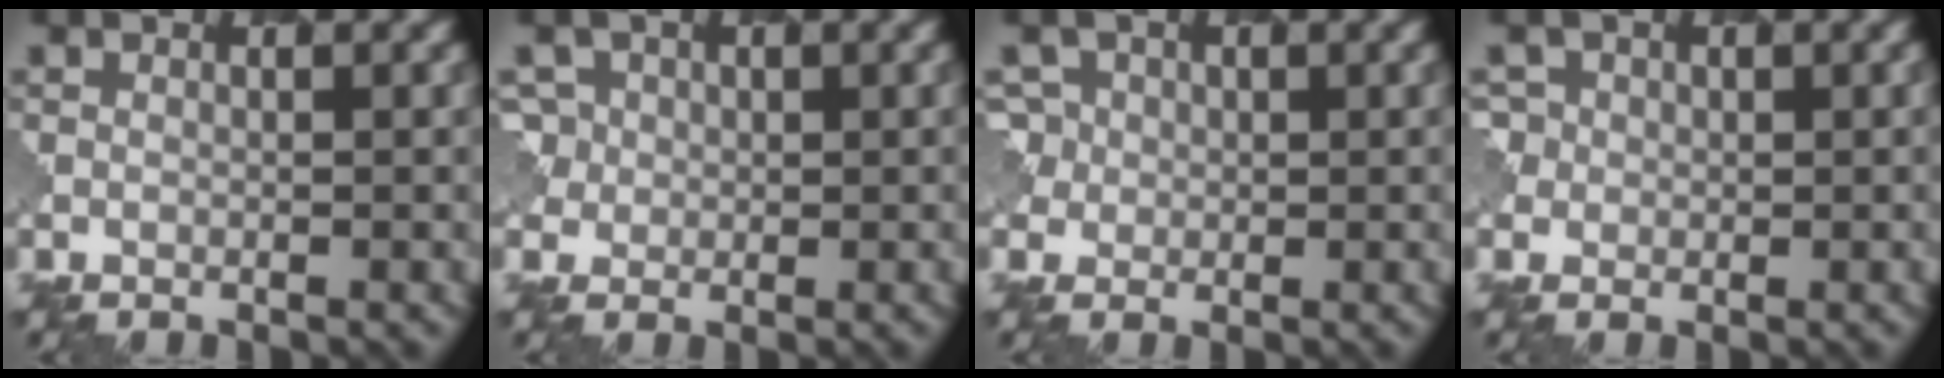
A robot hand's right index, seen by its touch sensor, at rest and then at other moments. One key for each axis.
{"total": 3.4, "fx": 0.9, "fy": 3.2, "fz": 0.8, "tx": -0.011, "ty": 0.023, "tz": -0.007}
{"total": 3.3, "fx": 0.4, "fy": 3.2, "fz": 0.7, "tx": -0.013, "ty": 0.024, "tz": -0.016}
{"total": 3.1, "fx": 0.1, "fy": 3.0, "fz": 0.9, "tx": -0.008, "ty": 0.019, "tz": -0.020}